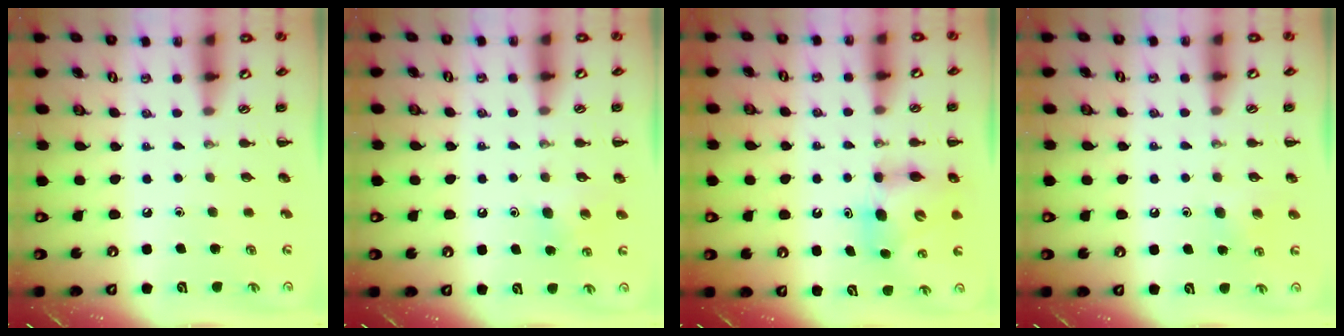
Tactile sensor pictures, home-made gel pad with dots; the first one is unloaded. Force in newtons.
{"total": 5.4, "press": 5.2, "slide": 1.5}
{"total": 6.6, "press": 6.4, "slide": 1.4}
{"total": 4.5, "press": 4.3, "slide": 1.4}